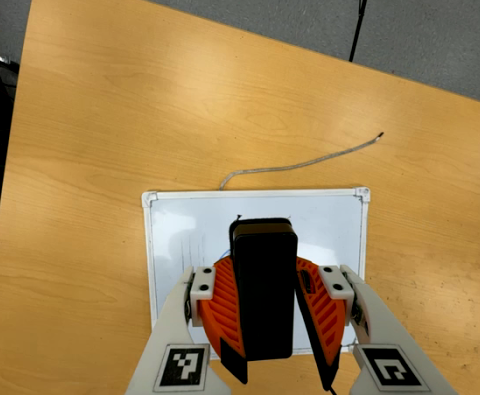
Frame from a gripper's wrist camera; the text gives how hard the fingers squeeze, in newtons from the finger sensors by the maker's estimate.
{"total": 8.6, "left": 8.9, "right": 8.3}